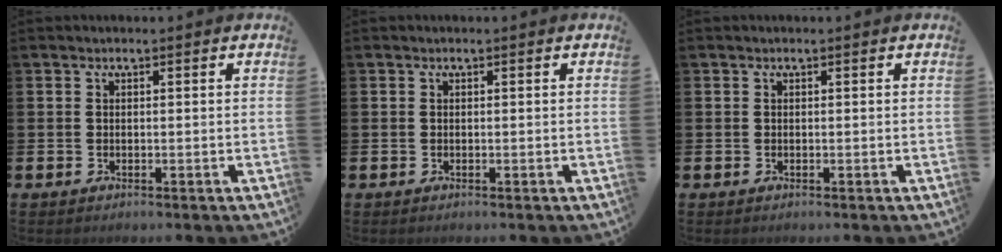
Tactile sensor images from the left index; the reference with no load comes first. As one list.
[{"total": 0.0}, {"total": 0.0}]